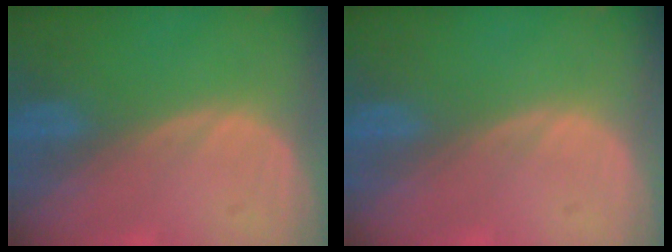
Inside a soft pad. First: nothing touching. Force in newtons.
{"total": 0.0}